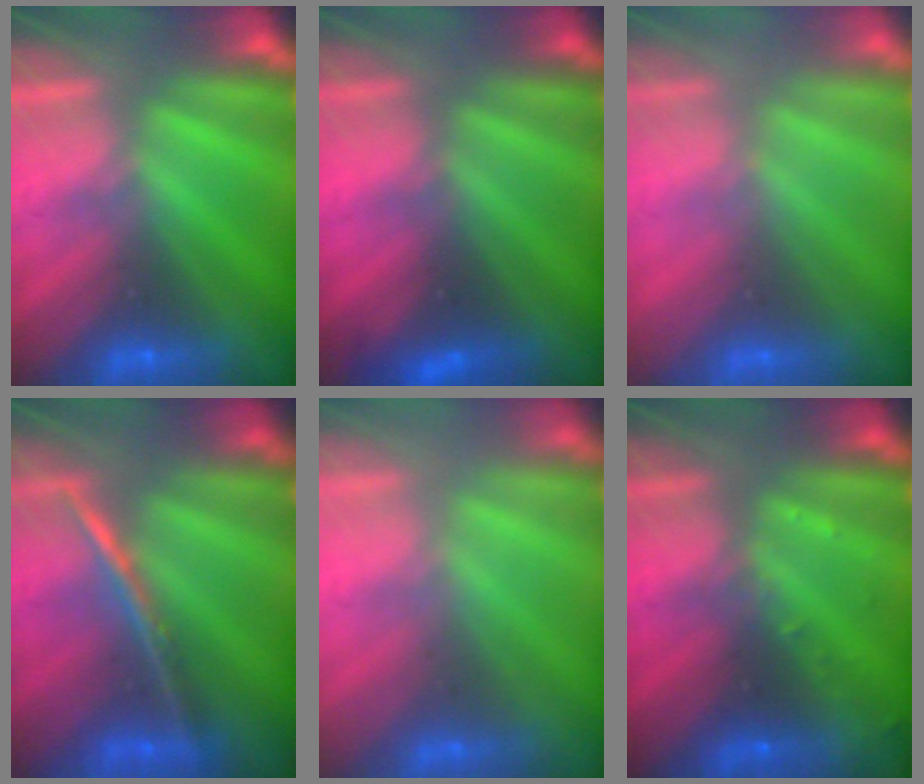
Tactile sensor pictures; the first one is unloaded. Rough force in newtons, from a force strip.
{"total": 1.8}
{"total": 2.5}
{"total": 1.9}
{"total": 2.5}
{"total": 2.7}